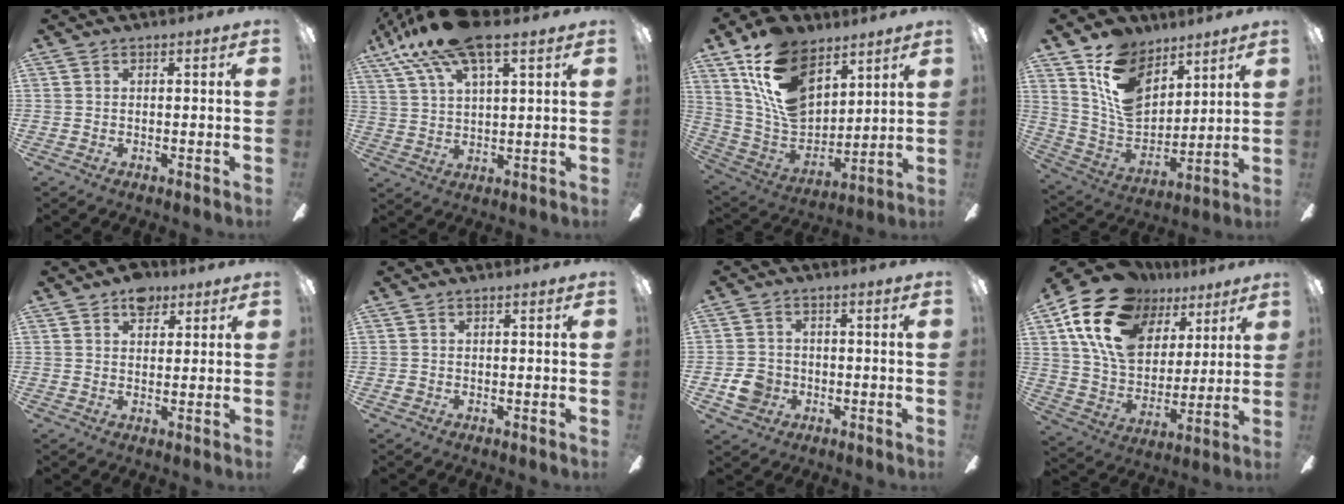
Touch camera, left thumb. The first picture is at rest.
{"total": 15.8, "force": [11.0, 4.6, 10.4], "torque": [-0.197, -0.039, 0.189]}
{"total": 19.8, "force": [10.6, 11.9, 11.7], "torque": [-0.238, -0.048, 0.198]}
{"total": 15.6, "force": [9.3, 9.7, 7.8], "torque": [-0.151, -0.039, 0.183]}
{"total": 5.9, "force": [4.0, 3.5, 2.8], "torque": [-0.025, -0.012, 0.066]}
{"total": 0.8, "force": [-0.1, 0.6, 0.4], "torque": [-0.008, 0.003, -0.003]}
{"total": 6.2, "force": [-1.7, 5.4, 2.5], "torque": [-0.056, 0.011, -0.030]}
{"total": 21.3, "force": [11.3, 13.8, 11.6], "torque": [-0.225, -0.043, 0.209]}